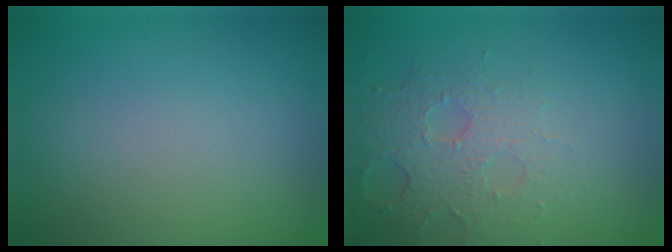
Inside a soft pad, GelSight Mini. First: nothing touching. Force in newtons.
{"total": 4.8, "press": 3.4, "slide": 3.4}